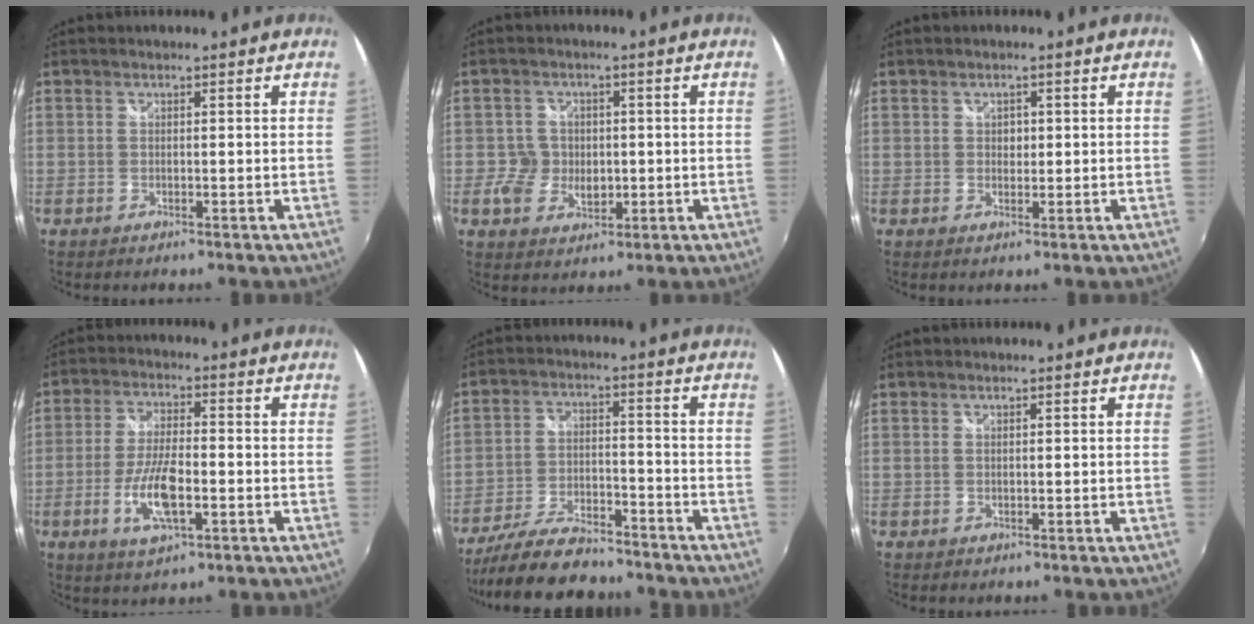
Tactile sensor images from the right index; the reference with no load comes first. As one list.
[{"total": 5.1, "force": [-0.5, 4.8, 1.6], "torque": [-0.042, 0.010, -0.009]}, {"total": 1.4, "force": [0.3, 1.2, 0.6], "torque": [-0.005, 0.002, 0.005]}, {"total": 9.1, "force": [-3.0, 2.9, 8.1], "torque": [-0.166, -0.007, -0.057]}, {"total": 14.5, "force": [-12.5, 4.3, 6.2], "torque": [-0.145, -0.012, -0.205]}, {"total": 0.0}]